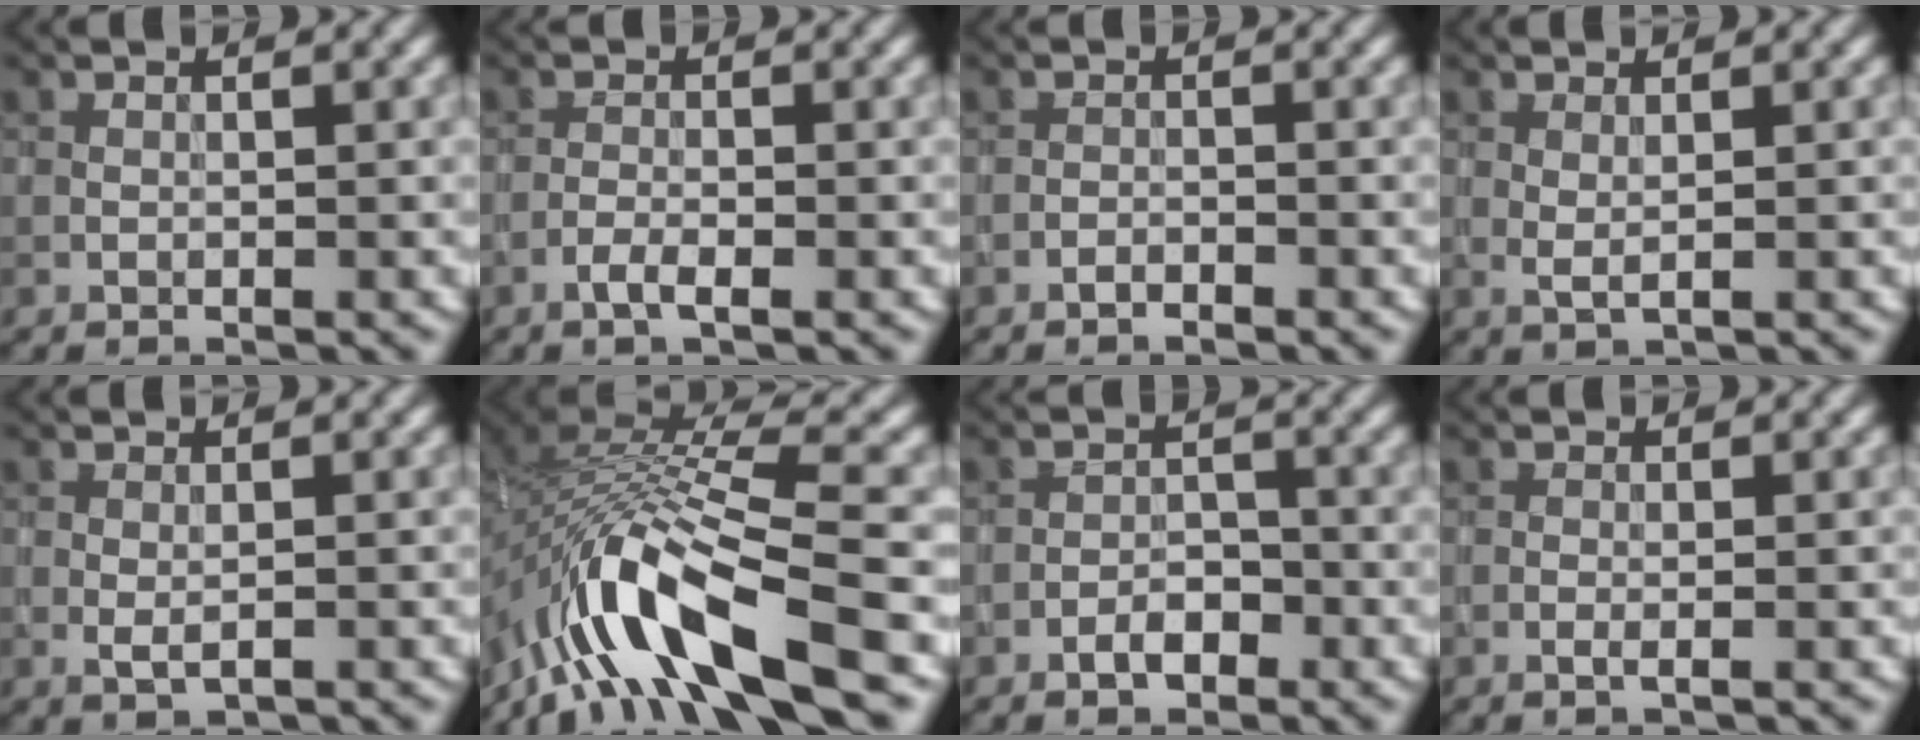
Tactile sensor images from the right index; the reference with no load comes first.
{"total": 1.6, "force": [-0.9, 0.3, 1.3], "torque": [-0.026, 0.003, -0.021]}
{"total": 0.9, "force": [-0.8, 0.2, 0.4], "torque": [-0.005, 0.003, -0.016]}
{"total": 1.0, "force": [0.4, 0.2, 0.8], "torque": [-0.019, -0.002, 0.009]}
{"total": 1.0, "force": [0.0, 0.4, 0.9], "torque": [-0.019, -0.003, 0.003]}
{"total": 11.3, "force": [-6.4, 3.3, 8.7], "torque": [-0.165, 0.011, -0.120]}
{"total": 2.1, "force": [-1.3, 1.1, 1.2], "torque": [-0.014, 0.006, -0.025]}
{"total": 0.7, "force": [-0.2, 0.0, 0.7], "torque": [-0.014, -0.003, -0.005]}